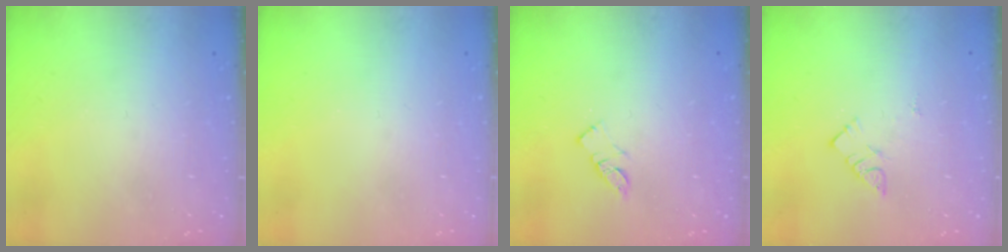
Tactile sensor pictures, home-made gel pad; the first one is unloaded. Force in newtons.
{"total": 0.0}
{"total": 5.8, "press": 5.8, "slide": 0.4}
{"total": 5.6, "press": 5.6, "slide": 0.1}